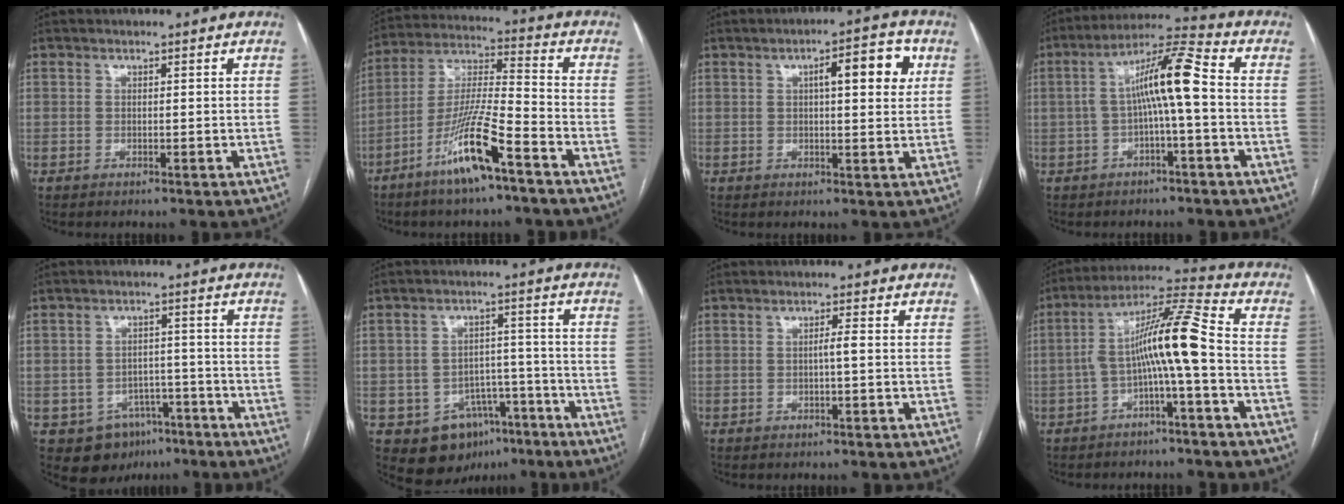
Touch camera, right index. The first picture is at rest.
{"total": 12.6, "force": [-7.2, 0.7, 10.3], "torque": [-0.205, -0.012, -0.139]}
{"total": 7.4, "force": [2.3, 1.8, 6.8], "torque": [-0.094, 0.013, 0.026]}
{"total": 9.4, "force": [-0.4, 0.6, 9.4], "torque": [-0.167, 0.035, -0.010]}
{"total": 8.1, "force": [-4.6, 6.2, 2.4], "torque": [-0.032, 0.018, -0.057]}
{"total": 10.0, "force": [-5.3, 7.6, 3.5], "torque": [-0.041, 0.028, -0.067]}
{"total": 1.4, "force": [-0.2, -0.1, 1.4], "torque": [-0.022, 0.002, -0.003]}
{"total": 10.9, "force": [-2.1, -0.2, 10.7], "torque": [-0.187, 0.035, -0.041]}